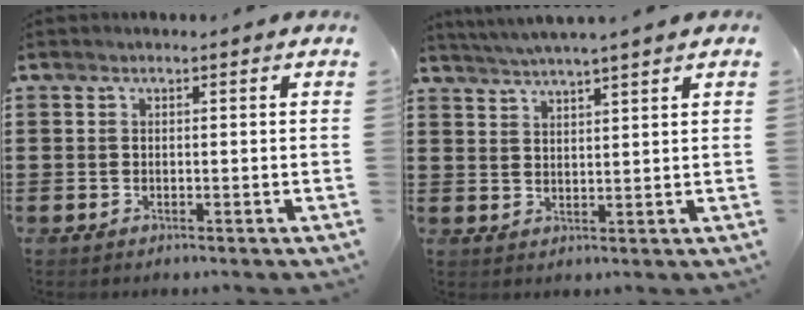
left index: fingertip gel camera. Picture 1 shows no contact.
{"total": 3.4, "force": [3.1, -0.5, 1.2], "torque": [-0.033, -0.010, 0.056]}